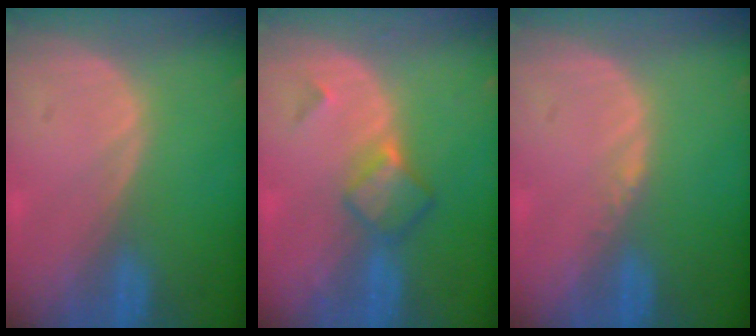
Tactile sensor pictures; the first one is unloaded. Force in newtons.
{"total": 4.9, "press": 4.3, "slide": 2.3}
{"total": 0.8, "press": 0.6, "slide": 0.4}